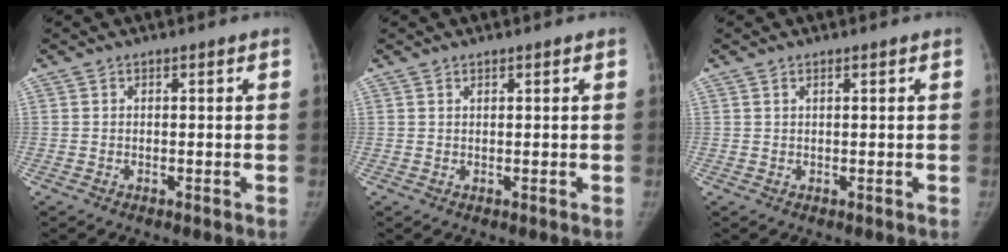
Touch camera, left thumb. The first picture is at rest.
{"total": 0.6, "force": [0.5, 0.1, 0.3], "torque": [-0.006, -0.003, 0.009]}
{"total": 0.6, "force": [0.4, 0.0, 0.4], "torque": [-0.010, 0.002, 0.009]}